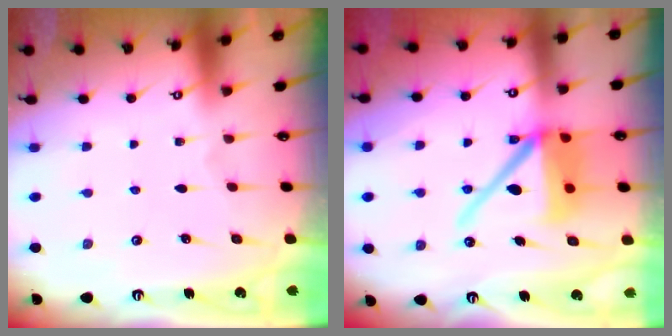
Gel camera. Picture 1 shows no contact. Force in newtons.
{"total": 15.9, "press": 15.7, "slide": 2.0}